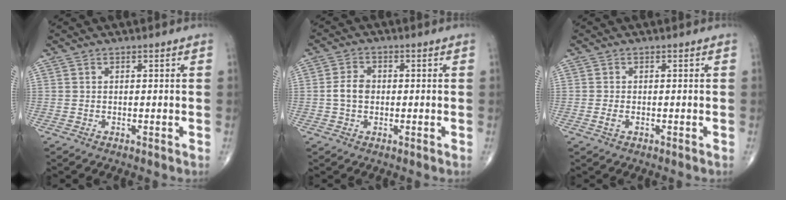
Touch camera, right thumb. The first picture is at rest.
{"total": 4.1, "force": [-0.2, 3.0, 2.8], "torque": [-0.051, 0.011, -0.009]}
{"total": 1.3, "force": [-0.4, 0.8, 1.0], "torque": [-0.025, 0.000, -0.007]}